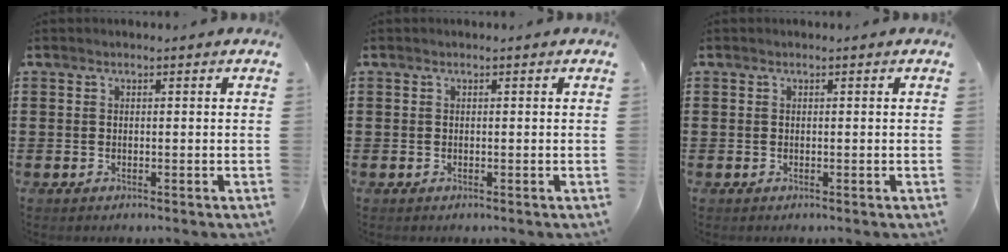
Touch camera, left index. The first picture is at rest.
{"total": 0.0}
{"total": 0.0}